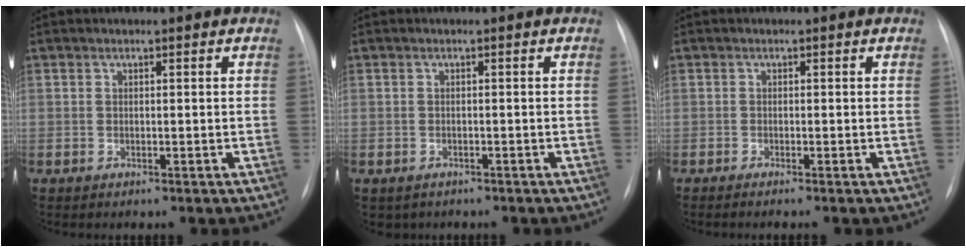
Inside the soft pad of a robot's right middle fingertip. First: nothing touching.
{"total": 2.4, "force": [-1.7, 1.7, 0.2], "torque": [-0.004, 0.003, -0.020]}
{"total": 1.1, "force": [-0.9, -0.2, 0.6], "torque": [-0.009, 0.002, -0.013]}